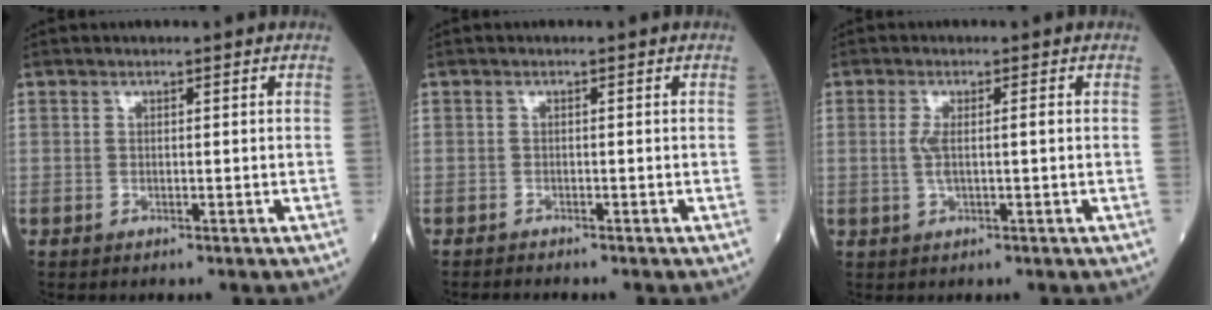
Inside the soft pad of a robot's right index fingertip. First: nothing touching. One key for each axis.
{"total": 0.8, "fx": -0.8, "fy": -0.2, "fz": -0.1, "tx": -0.006, "ty": -0.004, "tz": -0.013}
{"total": 2.7, "fx": 0.0, "fy": 0.3, "fz": 2.7, "tx": -0.057, "ty": 0.003, "tz": 0.001}